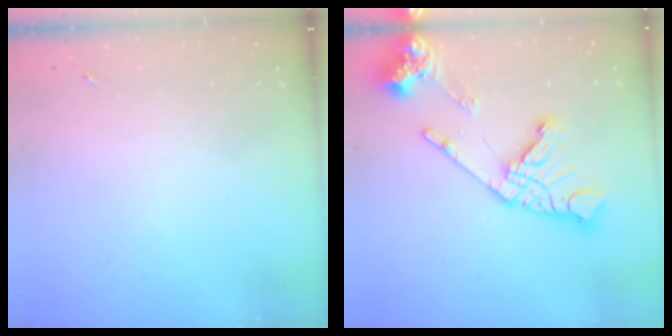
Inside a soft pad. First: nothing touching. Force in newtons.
{"total": 20.4, "press": 20.3, "slide": 2.5}